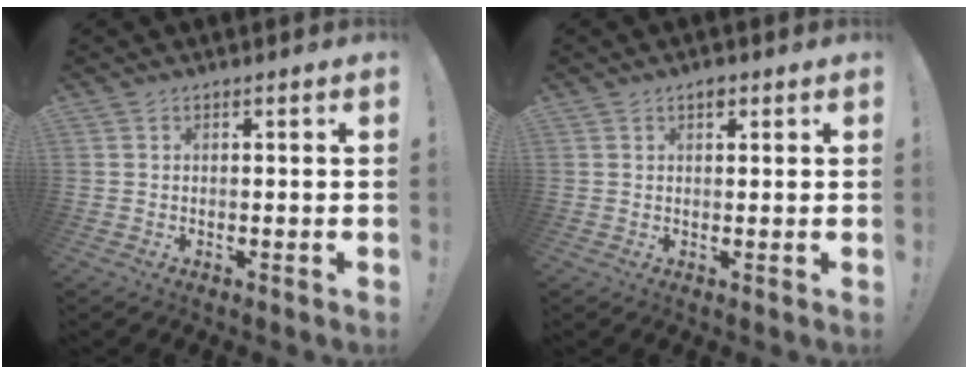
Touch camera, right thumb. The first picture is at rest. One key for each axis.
{"total": 1.6, "fx": 1.1, "fy": 0.9, "fz": 0.9, "tx": -0.010, "ty": -0.003, "tz": 0.017}